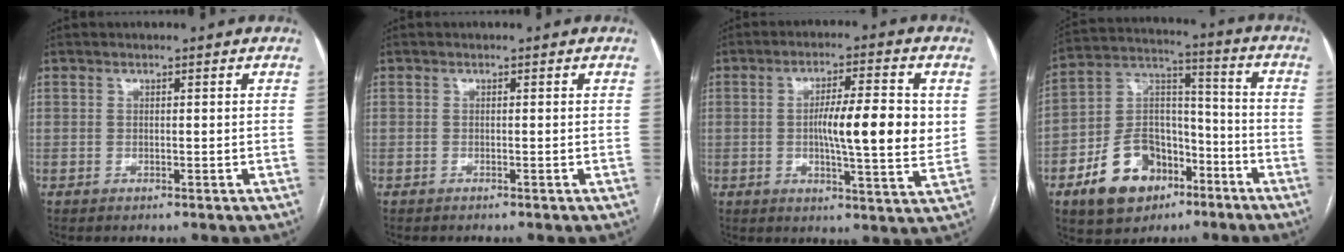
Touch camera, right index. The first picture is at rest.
{"total": 0.0}
{"total": 11.1, "force": [0.7, 1.6, 10.9], "torque": [-0.171, 0.001, 0.007]}
{"total": 14.8, "force": [-7.8, 9.7, 8.0], "torque": [-0.159, 0.030, -0.128]}